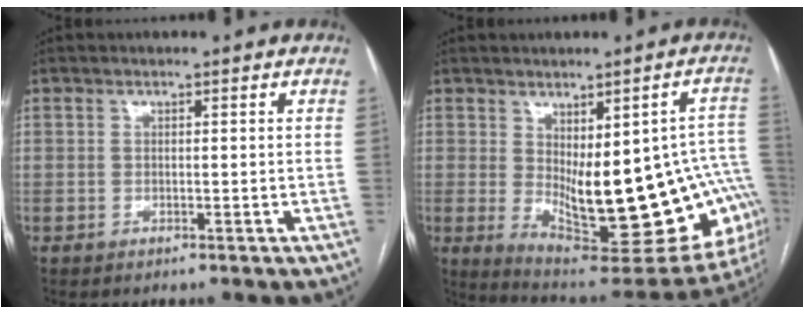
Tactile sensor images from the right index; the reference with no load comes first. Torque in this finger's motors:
{"motor_torque": [1.45, -0.68, 0.76, 0.18]}